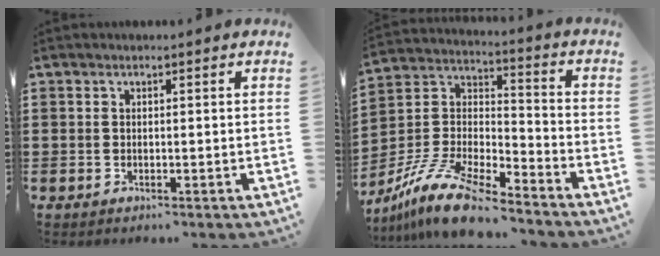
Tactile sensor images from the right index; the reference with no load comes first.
{"total": 12.8, "force": [-10.8, 2.7, 6.5], "torque": [-0.147, 0.027, -0.214]}